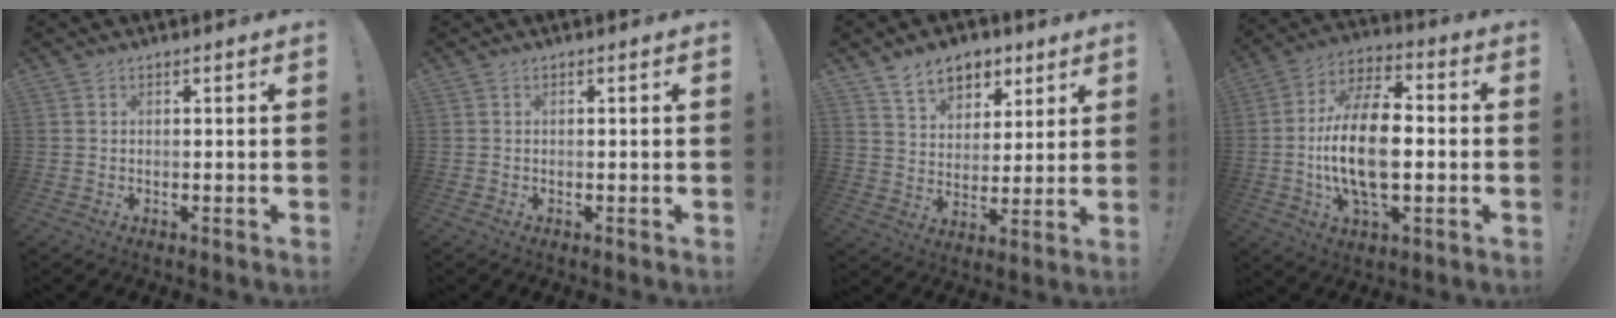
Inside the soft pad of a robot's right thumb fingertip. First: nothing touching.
{"total": 0.0}
{"total": 10.0, "force": [6.6, 6.8, 3.2], "torque": [-0.045, -0.043, 0.127]}
{"total": 18.7, "force": [-2.3, 9.4, 16.0], "torque": [-0.304, 0.004, -0.043]}